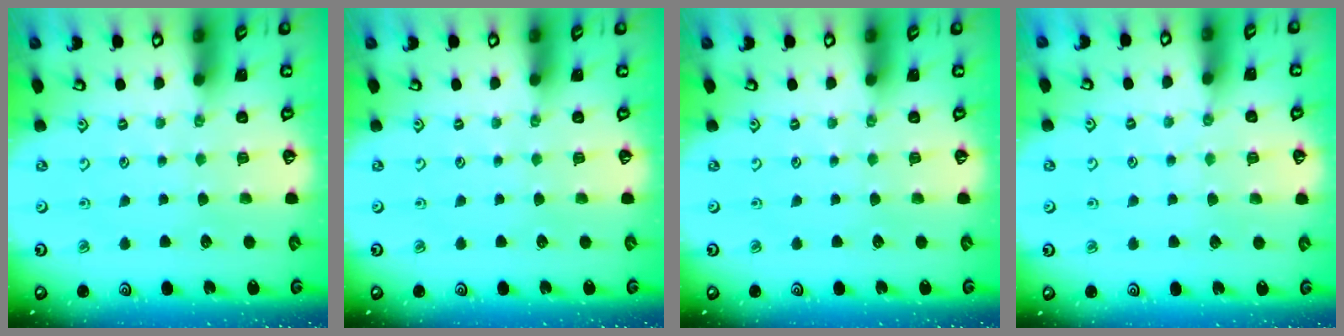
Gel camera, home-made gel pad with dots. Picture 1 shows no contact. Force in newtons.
{"total": 0.0}
{"total": 0.0}
{"total": 2.9, "press": 2.9, "slide": 0.5}